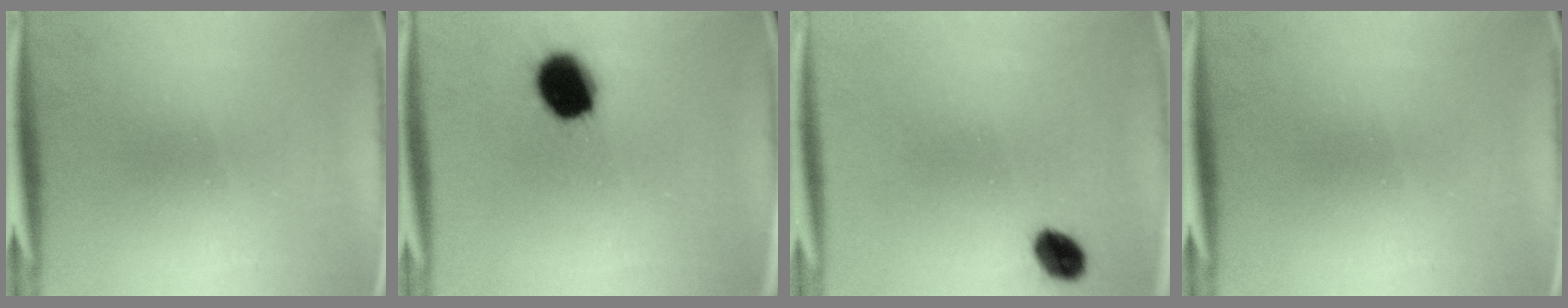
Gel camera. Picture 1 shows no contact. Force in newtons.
{"total": 11.8}
{"total": 4.5}
{"total": 0.0}